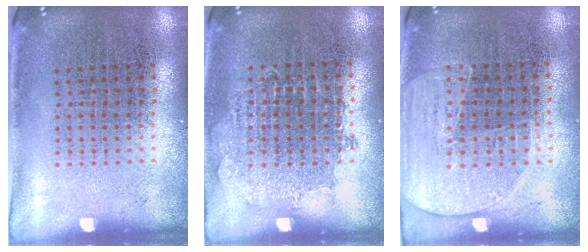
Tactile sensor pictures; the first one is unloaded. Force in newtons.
{"total": 0.8, "press": 0.8, "slide": 0.3}
{"total": 1.8, "press": 1.5, "slide": 0.9}